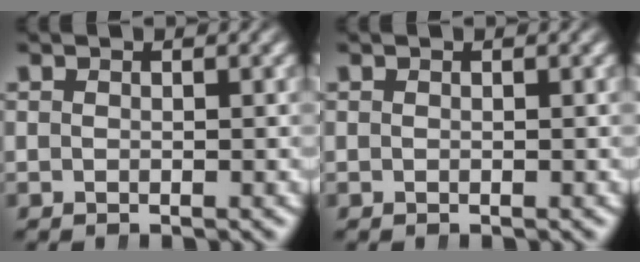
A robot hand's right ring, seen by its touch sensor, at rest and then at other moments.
{"total": 0.0}